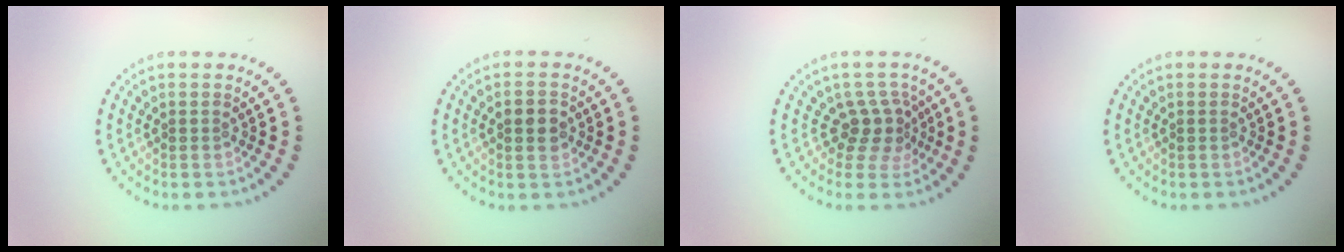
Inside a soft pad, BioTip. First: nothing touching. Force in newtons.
{"total": 2.5, "press": 2.5, "slide": 0.2}
{"total": 2.9, "press": 2.0, "slide": 2.1}
{"total": 0.0}